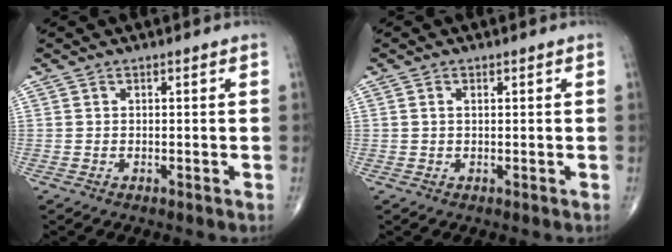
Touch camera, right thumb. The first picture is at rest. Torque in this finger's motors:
{"motor_torque": [-0.26, -0.04, 0.17, 0.21, 0.04]}